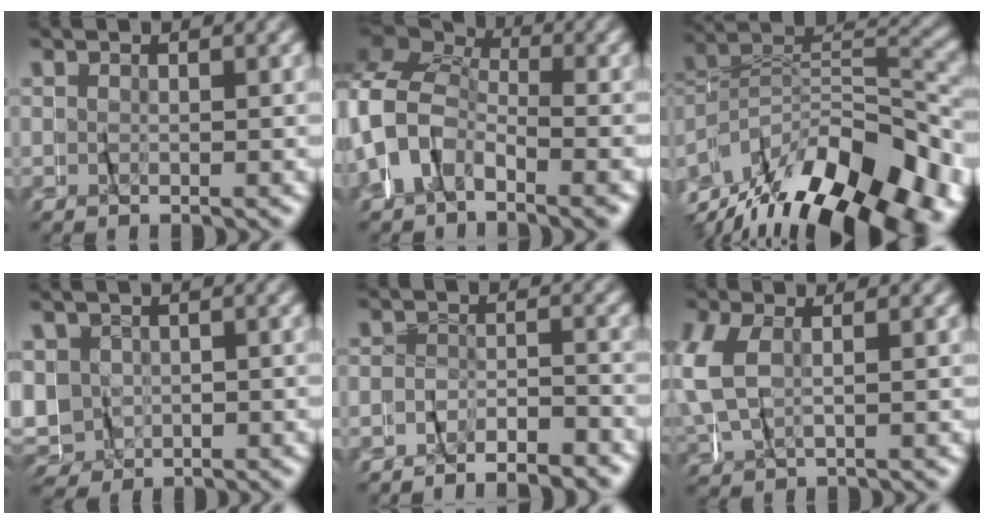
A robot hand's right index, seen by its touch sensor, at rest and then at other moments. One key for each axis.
{"total": 10.9, "fx": -0.7, "fy": 9.3, "fz": 5.5, "tx": -0.150, "ty": -0.014, "tz": -0.029}
{"total": 15.7, "fx": -8.3, "fy": 8.4, "fz": 10.4, "tx": -0.182, "ty": -0.021, "tz": -0.122}
{"total": 8.0, "fx": -1.3, "fy": 7.5, "fz": 2.3, "tx": -0.090, "ty": -0.027, "tz": -0.021}
{"total": 4.1, "fx": -3.9, "fy": 1.2, "fz": 0.0, "tx": 0.008, "ty": 0.008, "tz": -0.080}
{"total": 4.0, "fx": 0.1, "fy": 3.0, "fz": 2.7, "tx": -0.094, "ty": -0.005, "tz": 0.004}